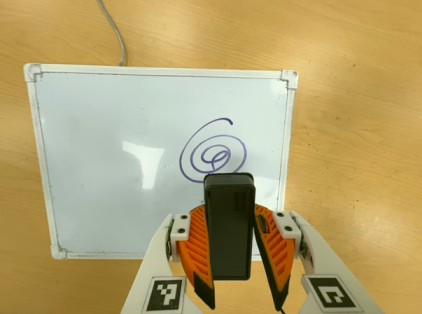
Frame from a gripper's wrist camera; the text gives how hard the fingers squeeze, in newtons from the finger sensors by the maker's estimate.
{"total": 7.9, "left": 6.2, "right": 9.6}